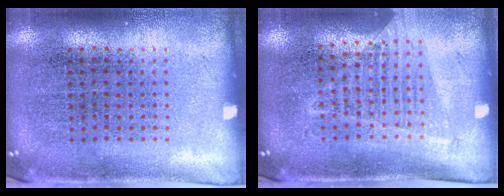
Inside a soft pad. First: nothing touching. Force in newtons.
{"total": 1.3, "press": 1.2, "slide": 0.4}